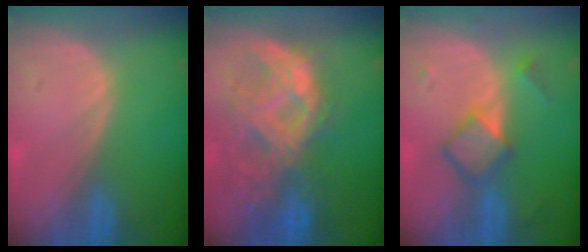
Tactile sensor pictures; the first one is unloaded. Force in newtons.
{"total": 9.8, "press": 8.8, "slide": 4.2}
{"total": 5.1, "press": 5.1, "slide": 0.0}